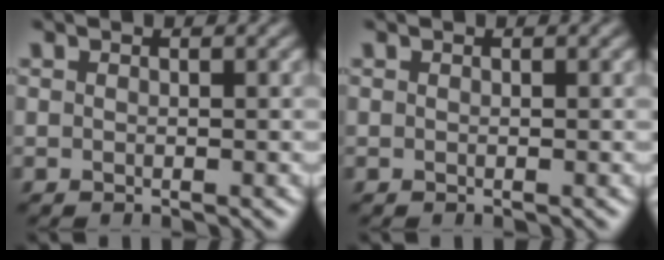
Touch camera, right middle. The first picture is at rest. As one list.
[{"total": 0.0}]